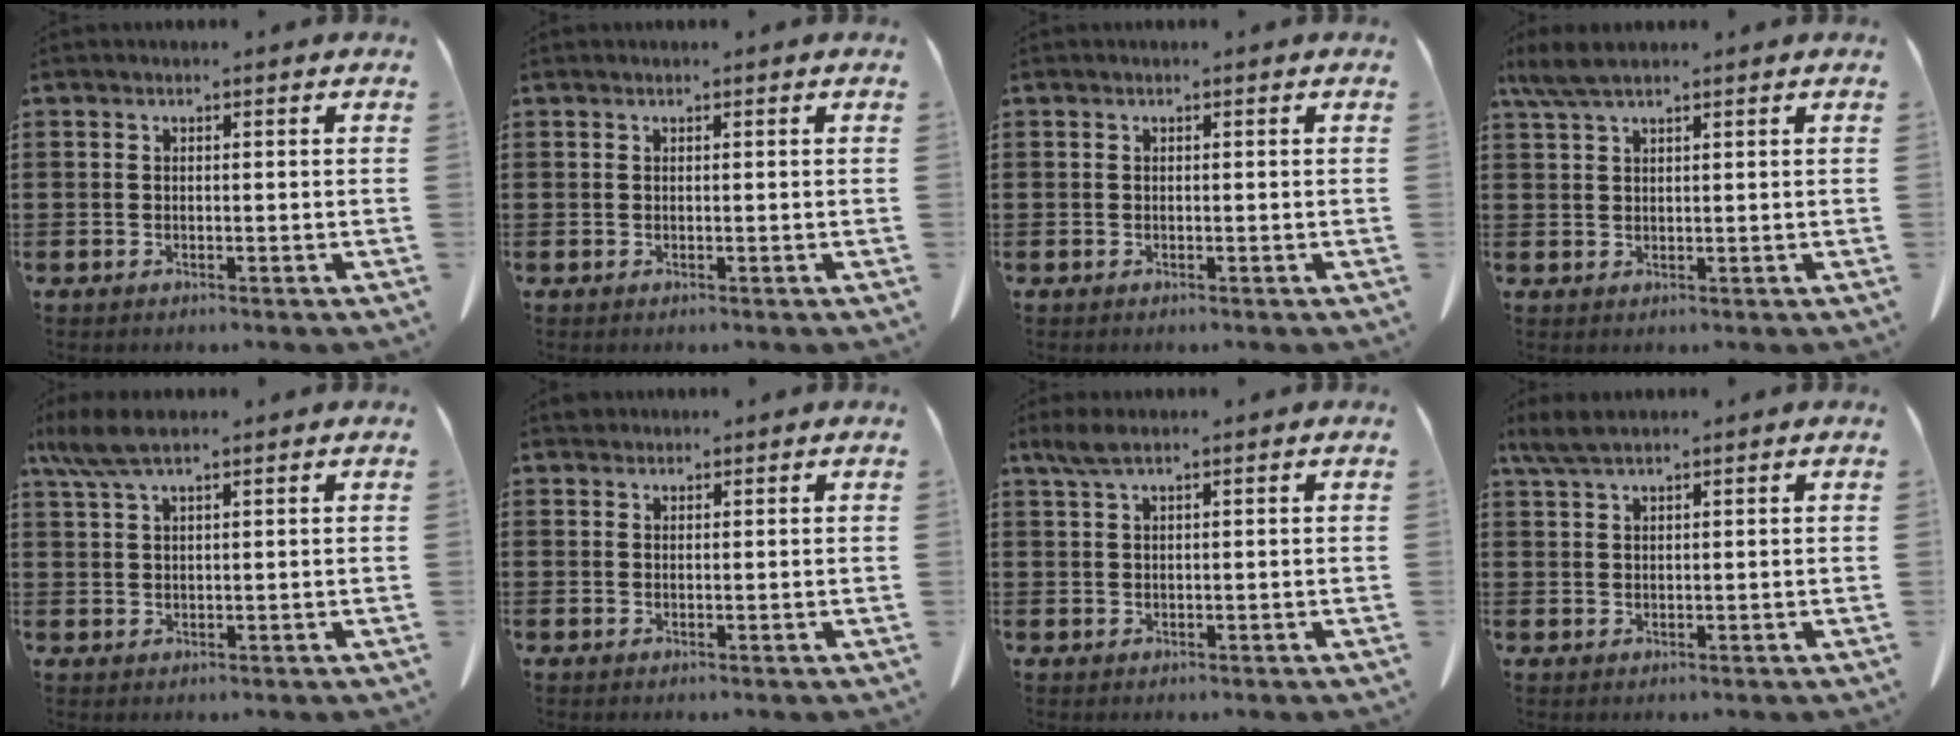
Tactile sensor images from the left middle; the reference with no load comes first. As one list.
[{"total": 0.0}, {"total": 0.0}, {"total": 3.8, "force": [2.6, 0.7, 2.7], "torque": [-0.058, 0.004, 0.049]}, {"total": 4.8, "force": [3.2, 1.0, 3.4], "torque": [-0.081, -0.001, 0.056]}, {"total": 1.1, "force": [0.9, 0.5, 0.0], "torque": [-0.003, 0.004, 0.019]}, {"total": 2.5, "force": [1.6, 0.4, 1.8], "torque": [-0.040, 0.002, 0.029]}, {"total": 3.3, "force": [2.3, 0.7, 2.3], "torque": [-0.049, 0.004, 0.043]}]